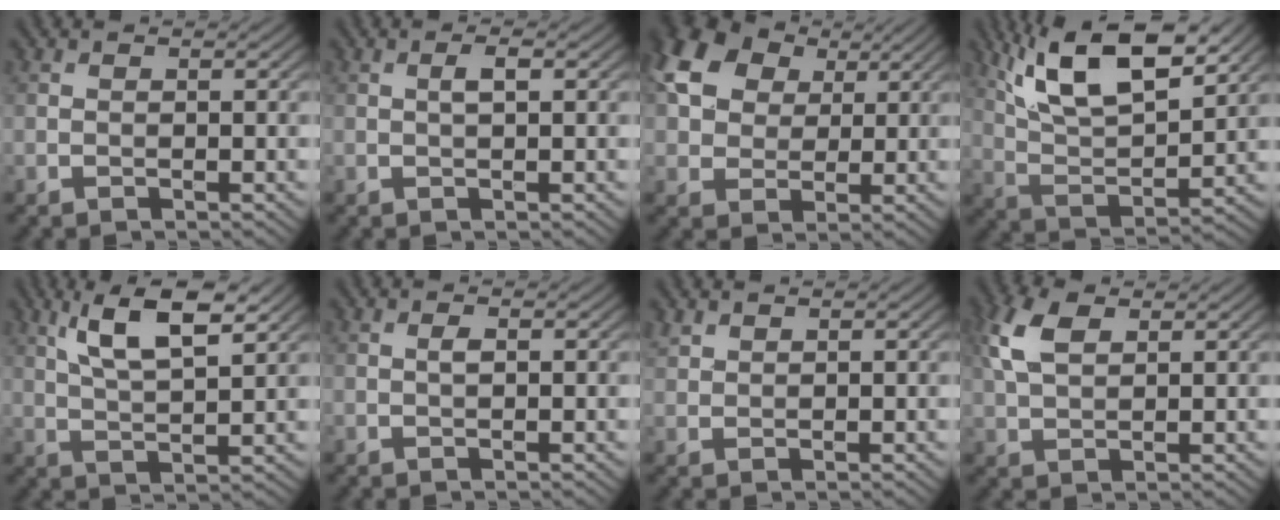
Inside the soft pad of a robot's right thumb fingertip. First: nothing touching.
{"total": 1.4, "force": [0.3, 0.3, 1.4], "torque": [-0.025, 0.005, 0.006]}
{"total": 11.7, "force": [4.5, 8.5, 6.5], "torque": [-0.176, 0.035, 0.077]}
{"total": 14.9, "force": [9.0, 5.1, 10.7], "torque": [-0.219, 0.015, 0.152]}
{"total": 8.8, "force": [4.7, 2.4, 7.0], "torque": [-0.136, 0.008, 0.089]}
{"total": 0.9, "force": [0.1, 0.3, 0.8], "torque": [-0.017, 0.002, 0.002]}
{"total": 1.5, "force": [1.2, 0.7, 0.4], "torque": [-0.013, 0.004, 0.032]}
{"total": 6.0, "force": [2.6, 3.1, 4.5], "torque": [-0.116, 0.015, 0.050]}